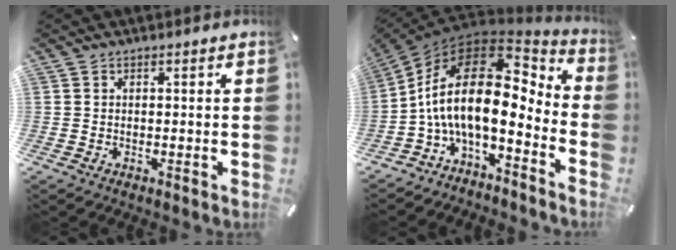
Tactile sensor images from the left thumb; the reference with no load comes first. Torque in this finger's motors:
{"motor_torque": [0.51, 3.73, 2.58, 0.19, 1.02]}